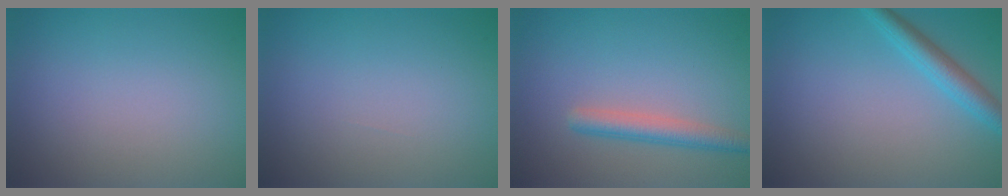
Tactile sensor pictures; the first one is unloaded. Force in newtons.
{"total": 0.0}
{"total": 2.7, "press": 2.7, "slide": 0.3}
{"total": 3.0, "press": 3.0, "slide": 0.0}